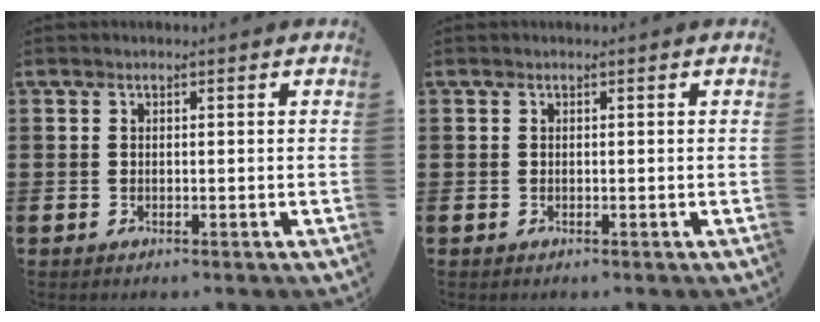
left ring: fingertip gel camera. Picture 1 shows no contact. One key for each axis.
{"total": 0.0}